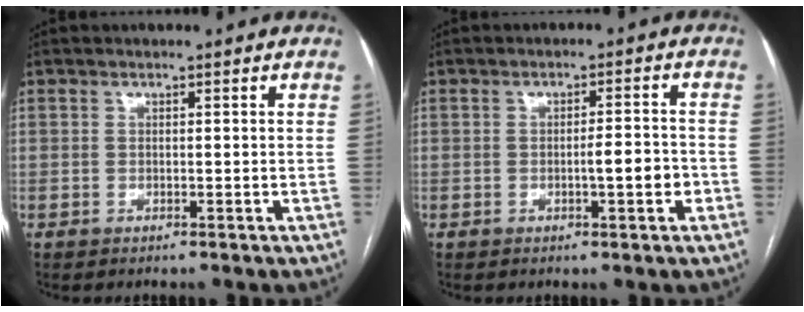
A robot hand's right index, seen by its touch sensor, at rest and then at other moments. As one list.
[{"total": 4.0, "force": [-1.2, 0.7, 3.8], "torque": [-0.055, 0.002, -0.017]}]